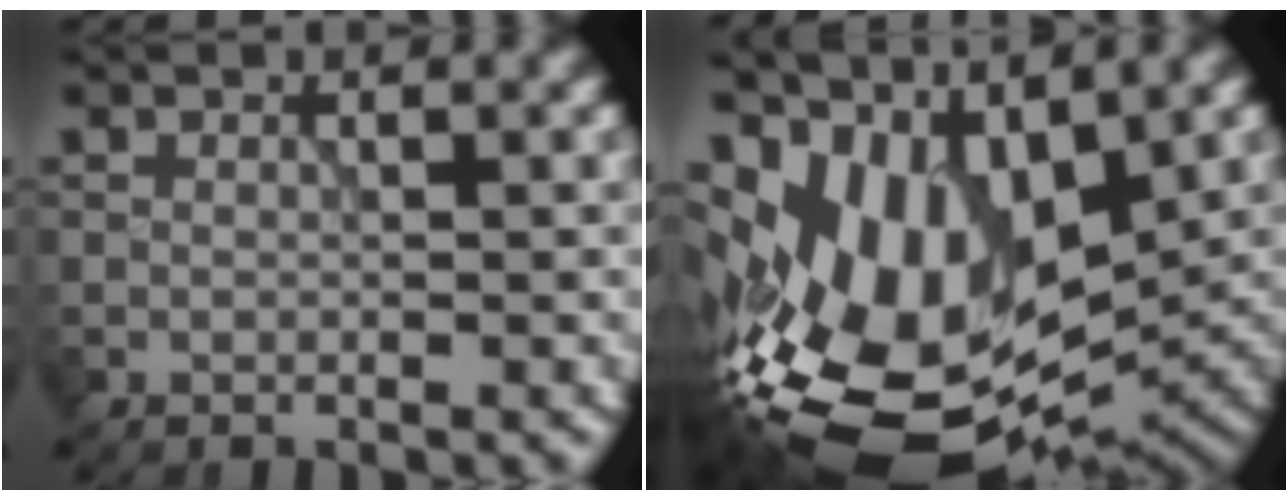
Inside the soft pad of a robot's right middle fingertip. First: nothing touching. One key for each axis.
{"total": 13.9, "fx": -0.3, "fy": 8.4, "fz": 11.1, "tx": -0.213, "ty": -0.006, "tz": 0.005}